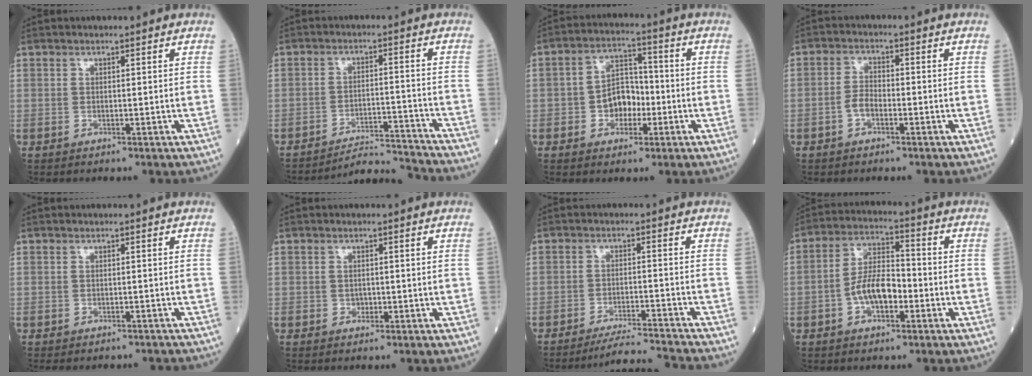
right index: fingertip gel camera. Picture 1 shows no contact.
{"total": 8.2, "force": [-7.9, -2.2, -0.8], "torque": [0.005, 0.005, -0.130]}
{"total": 6.7, "force": [-1.7, 4.4, 4.7], "torque": [-0.085, 0.020, -0.030]}
{"total": 2.9, "force": [-1.2, 1.4, 2.3], "torque": [-0.044, 0.006, -0.025]}
{"total": 6.1, "force": [-5.4, 2.3, 1.4], "torque": [-0.011, -0.002, -0.059]}
{"total": 0.8, "force": [-0.2, 0.7, 0.4], "torque": [-0.006, 0.003, -0.002]}
{"total": 8.4, "force": [-8.1, -2.0, 1.4], "torque": [-0.019, -0.010, -0.132]}
{"total": 7.9, "force": [-2.4, 3.4, 6.8], "torque": [-0.138, 0.015, -0.047]}